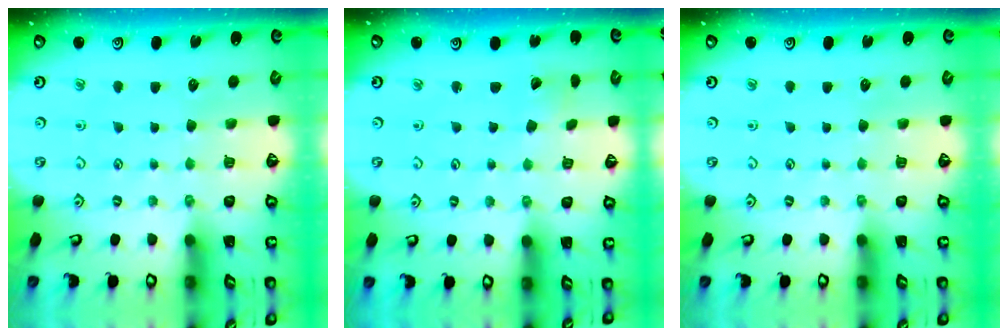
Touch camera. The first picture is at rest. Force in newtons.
{"total": 2.1, "press": 2.1, "slide": 0.3}
{"total": 0.0}